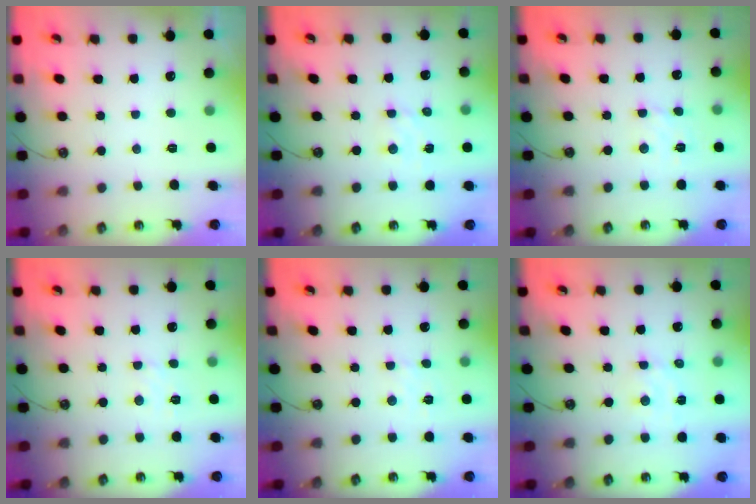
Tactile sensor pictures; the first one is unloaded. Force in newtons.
{"total": 2.7, "press": 2.7, "slide": 0.4}
{"total": 2.9, "press": 2.9, "slide": 0.2}
{"total": 4.8, "press": 4.8, "slide": 0.7}
{"total": 2.7, "press": 2.7, "slide": 0.5}
{"total": 2.9, "press": 2.9, "slide": 0.6}